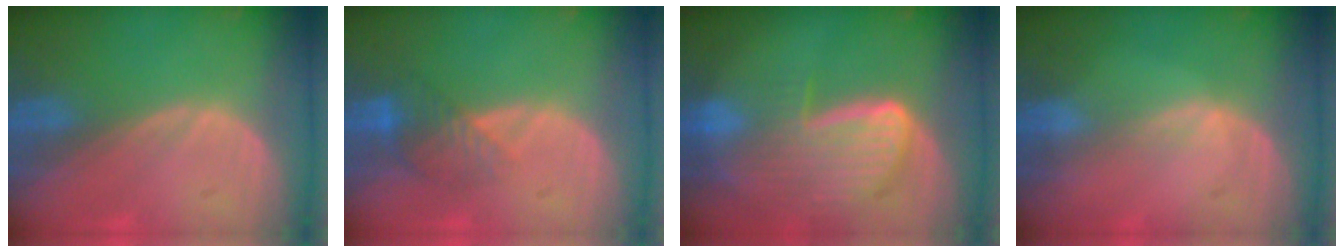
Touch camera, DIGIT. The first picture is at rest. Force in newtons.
{"total": 4.2, "press": 3.8, "slide": 1.7}
{"total": 9.1, "press": 8.0, "slide": 4.5}
{"total": 0.9, "press": 0.8, "slide": 0.2}